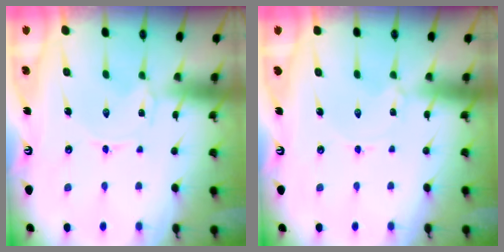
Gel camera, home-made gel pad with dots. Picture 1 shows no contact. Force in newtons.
{"total": 1.1, "press": 1.0, "slide": 0.1}